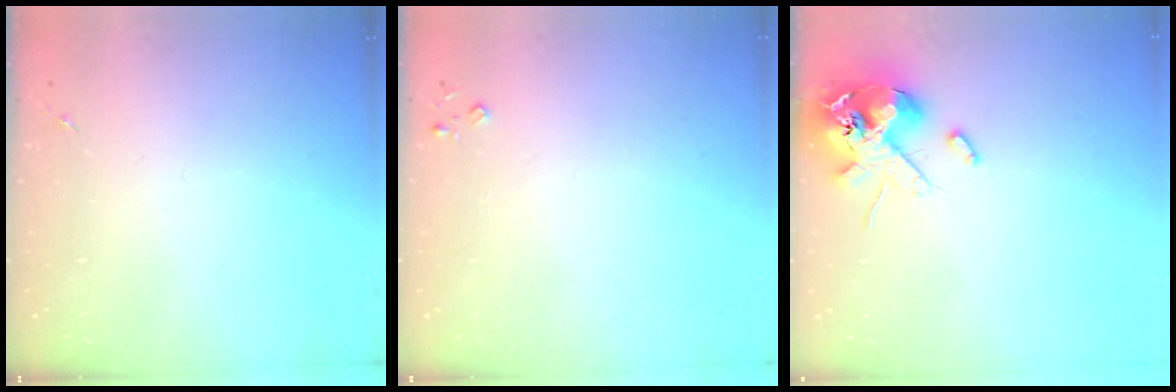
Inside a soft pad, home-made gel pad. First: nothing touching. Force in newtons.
{"total": 2.6, "press": 2.6, "slide": 0.3}
{"total": 14.1, "press": 13.9, "slide": 2.5}